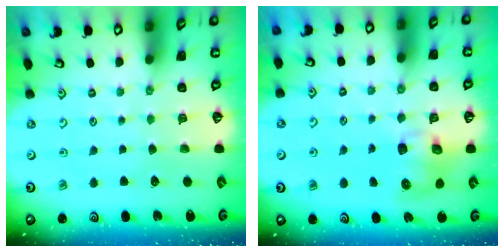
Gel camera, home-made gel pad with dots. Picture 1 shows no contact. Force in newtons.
{"total": 8.4, "press": 8.3, "slide": 1.3}